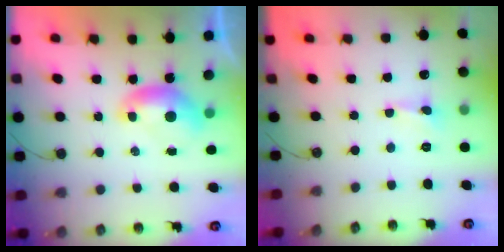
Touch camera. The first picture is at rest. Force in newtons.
{"total": 0.6, "press": 0.5, "slide": 0.3}